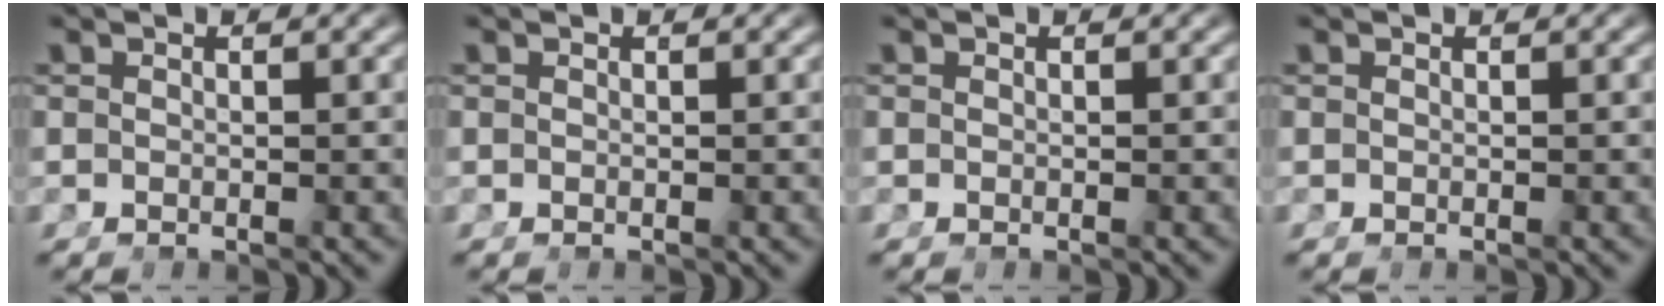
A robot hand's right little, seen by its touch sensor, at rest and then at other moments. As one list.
[{"total": 0.0}, {"total": 0.0}, {"total": 0.0}]